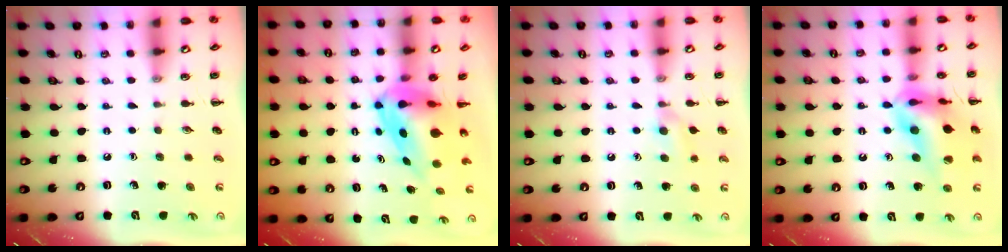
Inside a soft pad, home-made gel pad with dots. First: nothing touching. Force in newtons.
{"total": 8.1, "press": 7.7, "slide": 2.3}
{"total": 6.7, "press": 6.4, "slide": 2.0}
{"total": 18.0, "press": 17.8, "slide": 2.2}